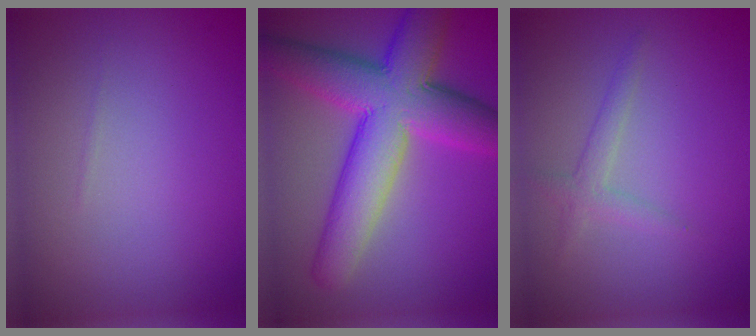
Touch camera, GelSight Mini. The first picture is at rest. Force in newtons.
{"total": 10.6, "press": 10.6, "slide": 0.4}
{"total": 1.6, "press": 1.6, "slide": 0.1}